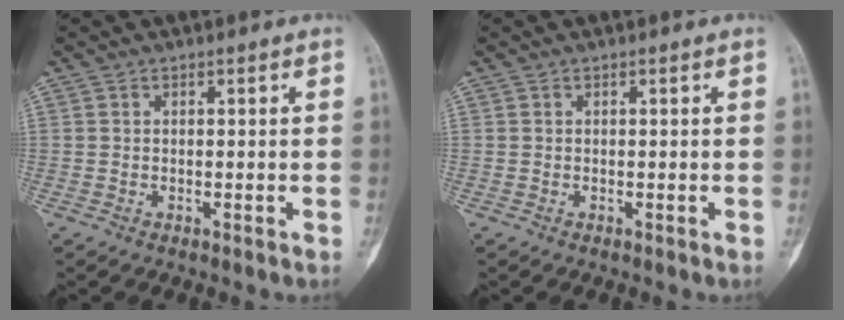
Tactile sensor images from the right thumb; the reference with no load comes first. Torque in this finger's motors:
{"motor_torque": [0.00, 0.00, 0.08, -0.07, 0.02]}